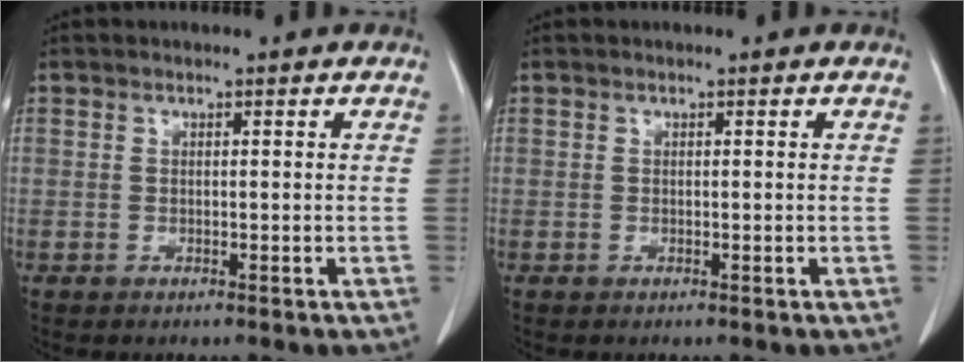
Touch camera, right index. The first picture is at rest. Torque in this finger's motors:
{"motor_torque": [0.00, 0.00, 0.00, 0.00]}